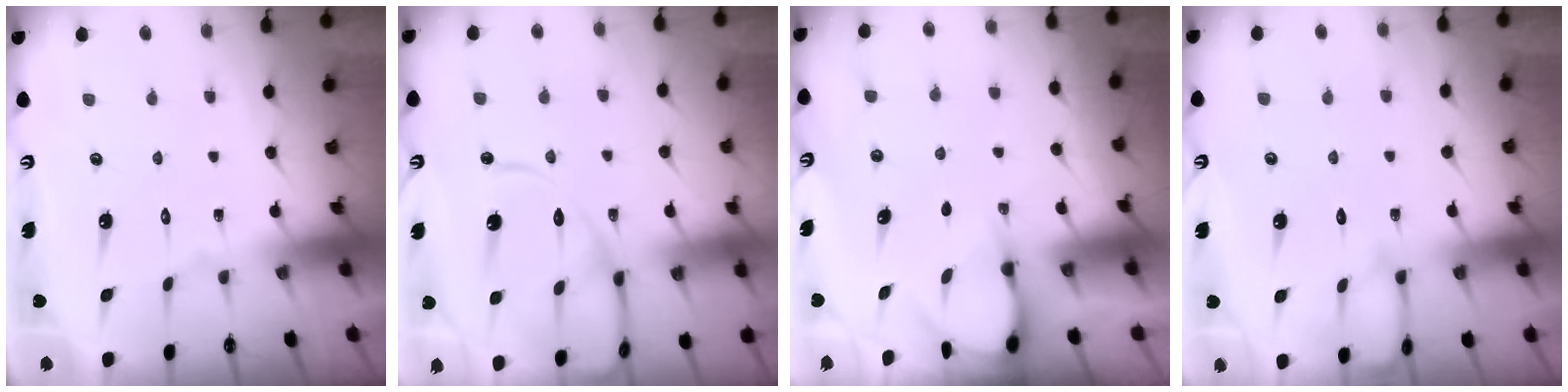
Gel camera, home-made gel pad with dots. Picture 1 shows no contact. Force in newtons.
{"total": 12.3, "press": 12.3, "slide": 1.2}
{"total": 3.2, "press": 3.2, "slide": 0.3}
{"total": 4.8, "press": 4.8, "slide": 0.5}